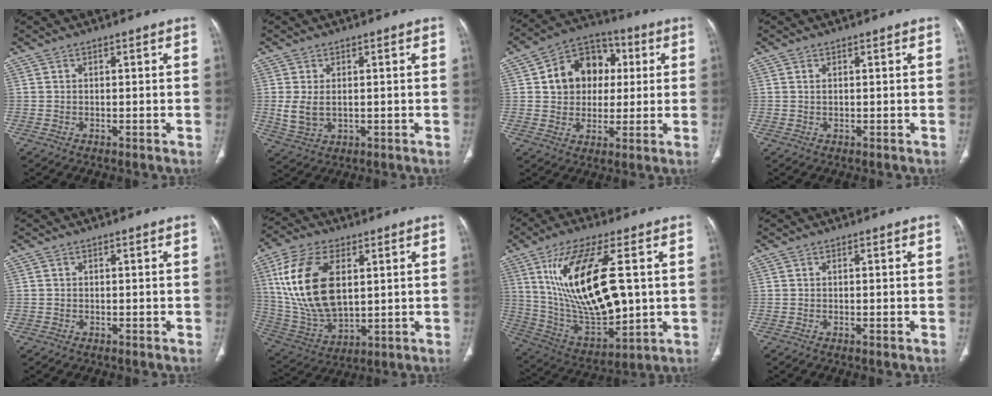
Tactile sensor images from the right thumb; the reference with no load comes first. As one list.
[{"total": 5.1, "force": [0.2, 3.2, 3.9], "torque": [-0.084, -0.008, 0.014]}, {"total": 13.8, "force": [2.5, 11.0, 8.0], "torque": [-0.083, 0.014, 0.035]}, {"total": 0.6, "force": [0.3, 0.3, 0.5], "torque": [-0.010, 0.001, 0.006]}, {"total": 0.6, "force": [-0.3, 0.5, 0.0], "torque": [-0.002, 0.004, -0.008]}, {"total": 20.2, "force": [4.6, 11.4, 16.0], "torque": [-0.312, -0.013, 0.094]}, {"total": 22.5, "force": [4.2, 9.0, 20.2], "torque": [-0.379, -0.017, 0.093]}, {"total": 0.9, "force": [-0.3, 0.1, 0.9], "torque": [-0.015, -0.001, -0.005]}]